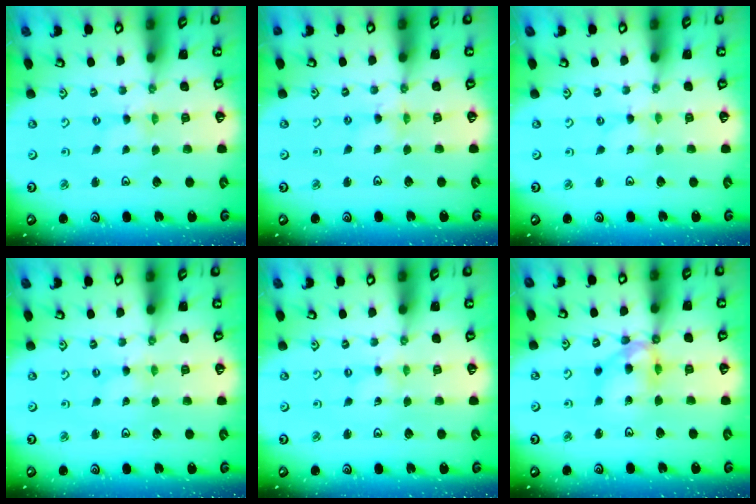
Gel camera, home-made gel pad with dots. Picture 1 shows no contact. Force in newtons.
{"total": 1.3, "press": 1.3, "slide": 0.2}
{"total": 0.0}
{"total": 0.0}
{"total": 0.0}
{"total": 11.9, "press": 11.6, "slide": 2.6}